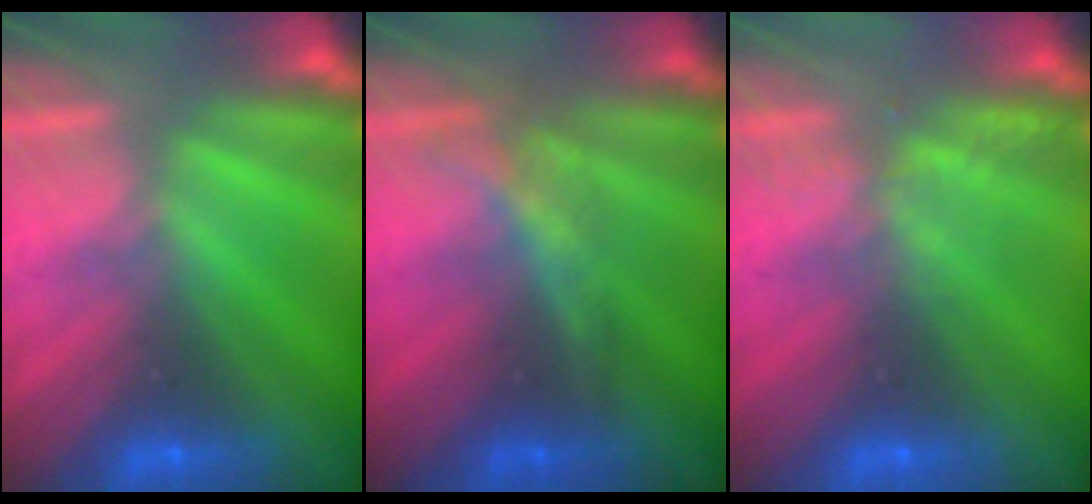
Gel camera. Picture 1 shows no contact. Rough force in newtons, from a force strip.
{"total": 1.7}
{"total": 2.2}